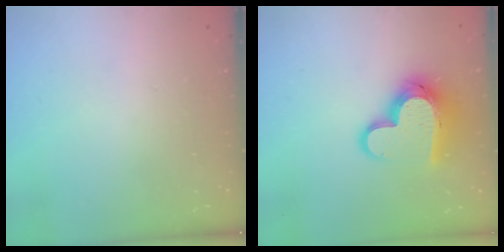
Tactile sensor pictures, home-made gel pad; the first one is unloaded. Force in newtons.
{"total": 15.7, "press": 15.6, "slide": 1.3}